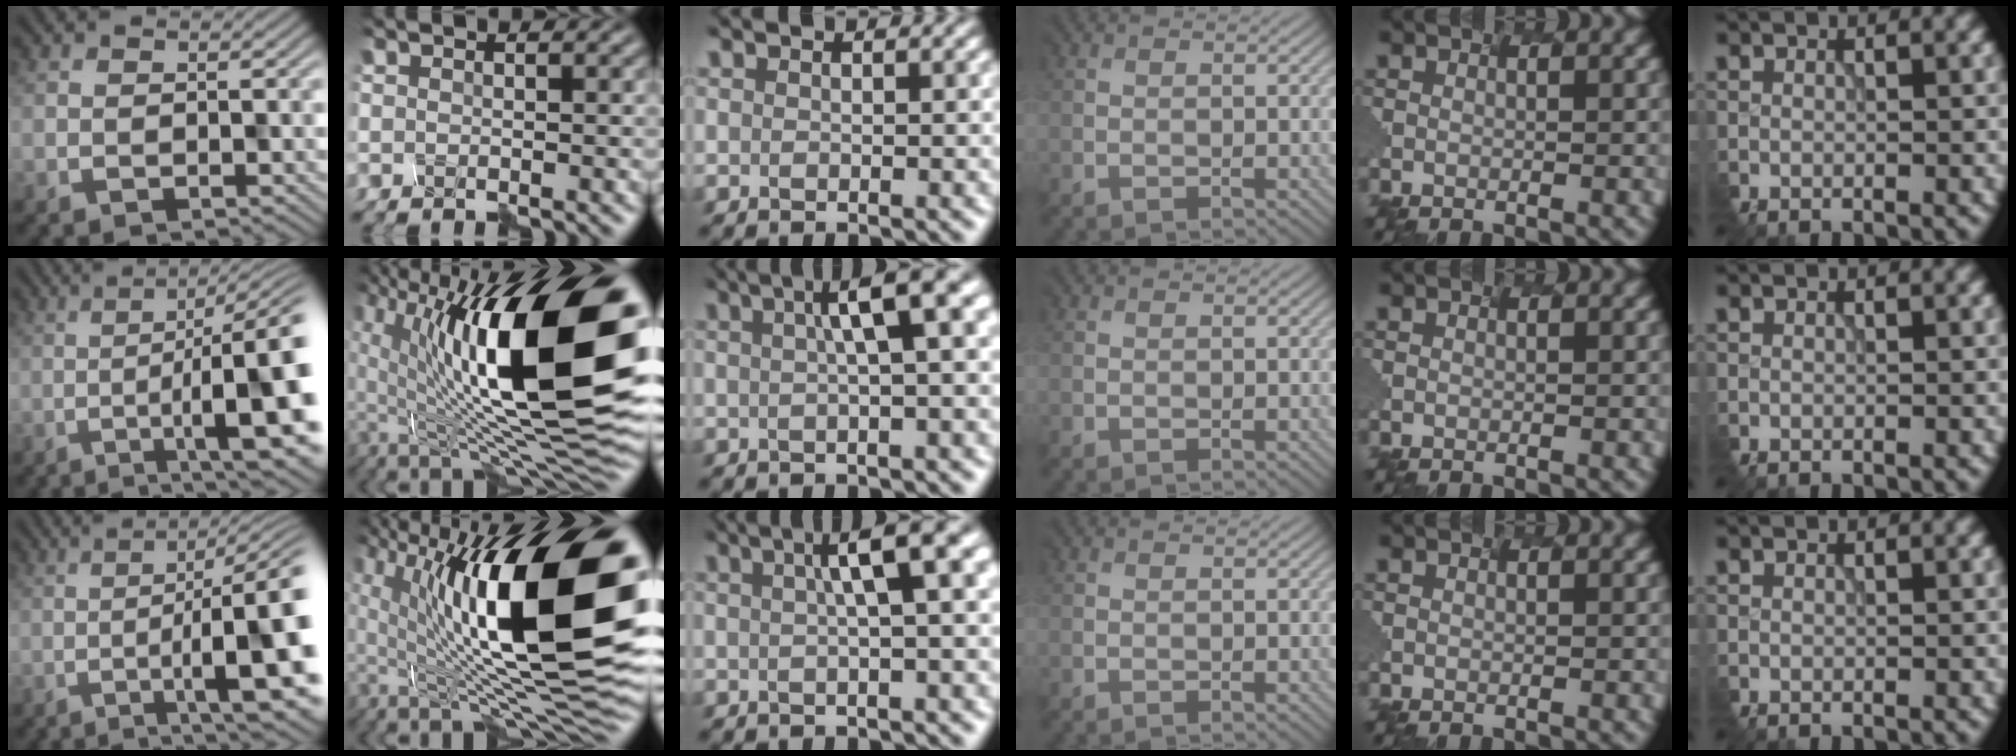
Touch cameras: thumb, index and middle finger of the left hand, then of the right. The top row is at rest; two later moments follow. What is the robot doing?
{"motion": "shake", "object": "plastic piggy bank"}